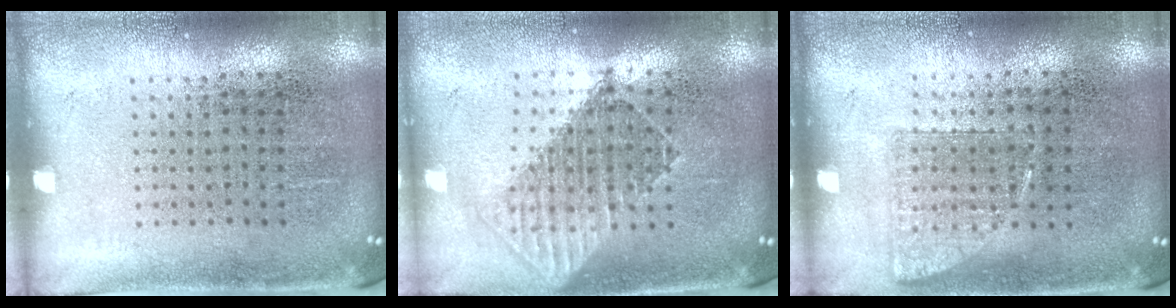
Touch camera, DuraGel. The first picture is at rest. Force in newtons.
{"total": 1.7, "press": 1.5, "slide": 0.9}
{"total": 0.7, "press": 0.7, "slide": 0.3}